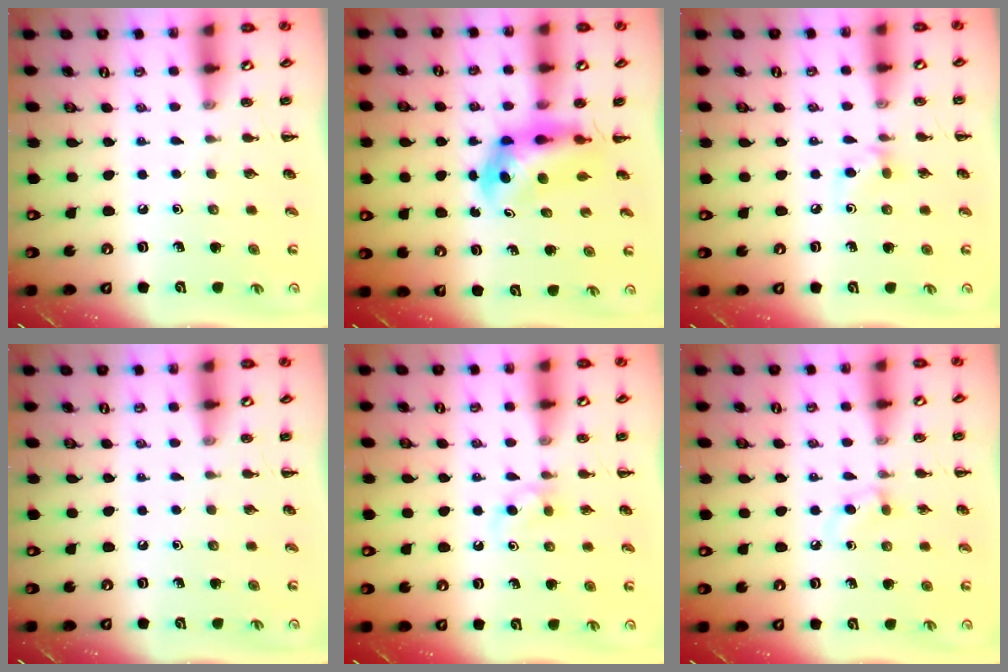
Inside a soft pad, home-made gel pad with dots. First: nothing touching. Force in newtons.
{"total": 4.8, "press": 4.5, "slide": 1.4}
{"total": 6.0, "press": 5.7, "slide": 1.8}
{"total": 0.0}
{"total": 4.5, "press": 4.1, "slide": 1.8}
{"total": 3.5, "press": 3.2, "slide": 1.3}